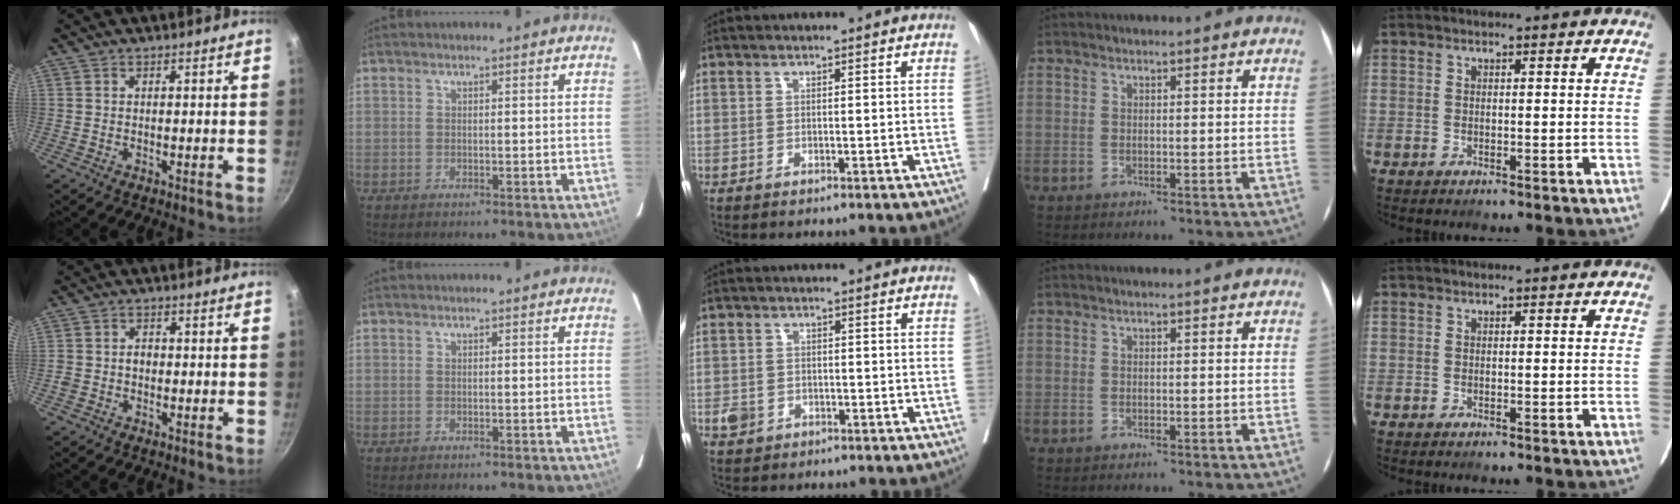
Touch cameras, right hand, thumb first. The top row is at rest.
{"thumb": {"total": 2.8, "force": [-0.4, 2.3, 1.7], "torque": [-0.023, 0.013, -0.008]}, "middle": {"total": 2.4, "force": [-1.1, 2.0, 0.9], "torque": [-0.016, 0.005, -0.013]}}